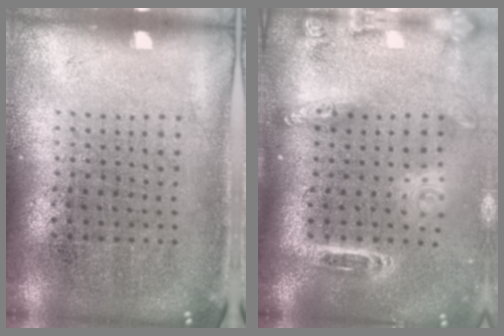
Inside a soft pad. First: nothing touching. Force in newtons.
{"total": 2.5, "press": 1.9, "slide": 1.7}